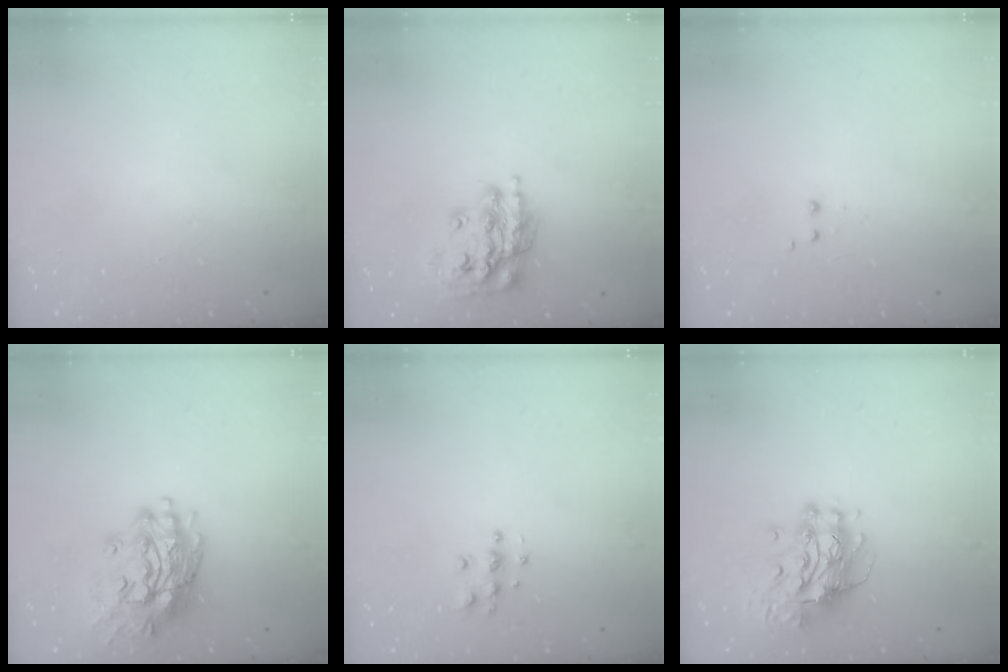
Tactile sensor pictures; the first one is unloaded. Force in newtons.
{"total": 16.3, "press": 16.2, "slide": 1.1}
{"total": 1.9, "press": 1.8, "slide": 0.5}
{"total": 16.9, "press": 16.8, "slide": 1.2}
{"total": 4.6, "press": 4.6, "slide": 0.2}
{"total": 12.0, "press": 11.9, "slide": 1.7}